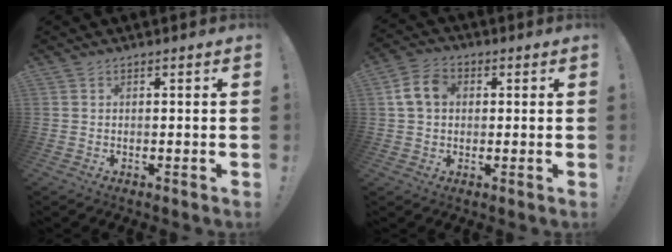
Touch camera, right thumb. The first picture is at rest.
{"total": 8.6, "force": [1.8, 6.5, 5.4], "torque": [-0.096, 0.016, 0.037]}